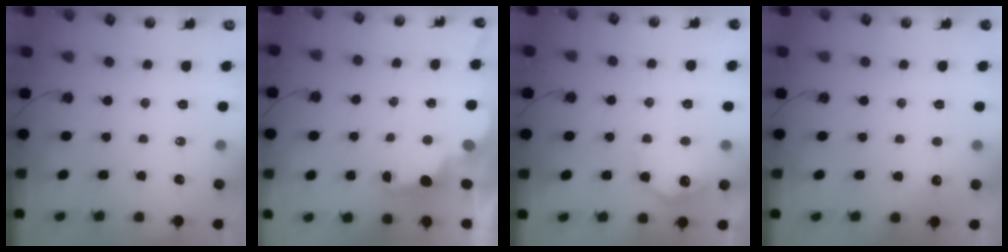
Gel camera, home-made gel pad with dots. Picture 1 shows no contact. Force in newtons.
{"total": 2.7, "press": 2.5, "slide": 0.8}
{"total": 11.7, "press": 11.7, "slide": 0.2}
{"total": 1.5, "press": 1.2, "slide": 0.9}